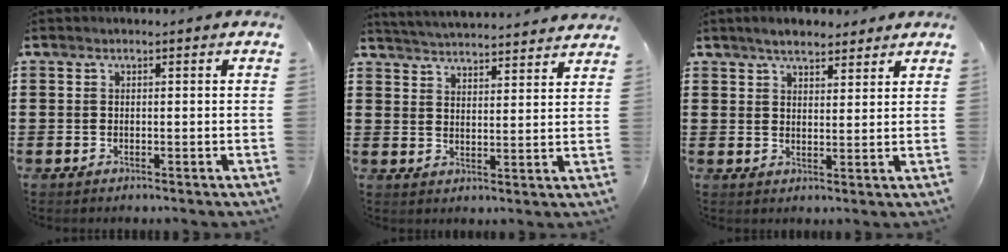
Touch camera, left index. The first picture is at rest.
{"total": 4.2, "force": [4.1, -0.5, -0.1], "torque": [-0.016, -0.028, 0.072]}
{"total": 4.2, "force": [3.7, 1.4, 1.5], "torque": [-0.037, 0.001, 0.069]}